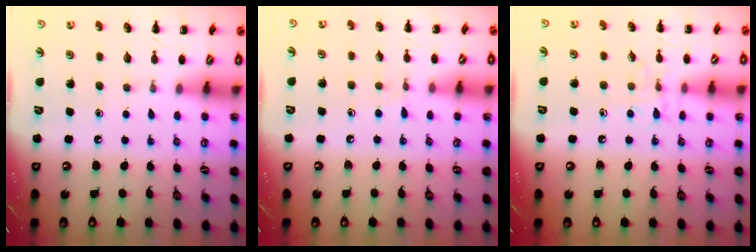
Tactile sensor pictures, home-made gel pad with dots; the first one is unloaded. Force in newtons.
{"total": 5.4, "press": 4.9, "slide": 2.1}
{"total": 6.4, "press": 6.2, "slide": 1.5}